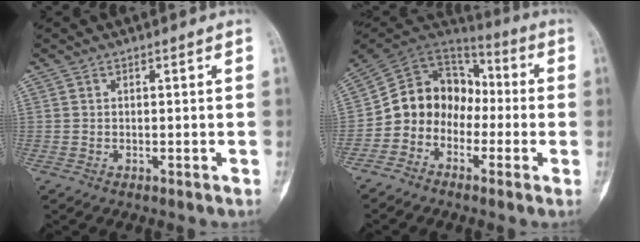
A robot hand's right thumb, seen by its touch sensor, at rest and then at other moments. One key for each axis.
{"total": 12.6, "fx": -3.2, "fy": 10.6, "fz": 6.0, "tx": -0.075, "ty": 0.078, "tz": -0.072}